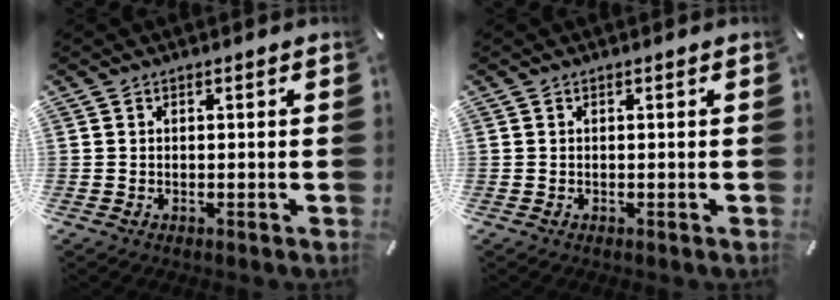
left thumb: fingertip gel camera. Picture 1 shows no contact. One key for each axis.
{"total": 0.0}